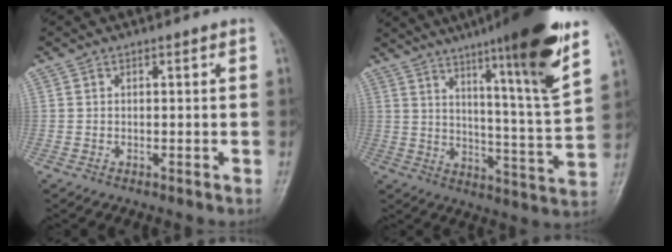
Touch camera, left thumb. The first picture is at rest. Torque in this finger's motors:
{"motor_torque": [2.15, 0.84, 1.57, -1.21, 0.42]}